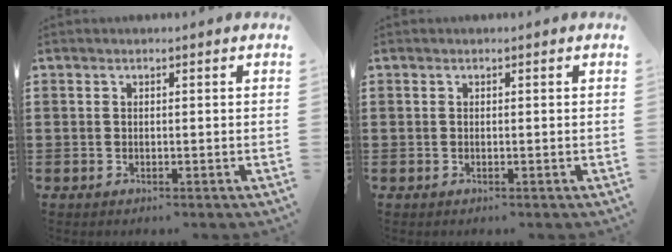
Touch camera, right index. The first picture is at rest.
{"total": 0.0}